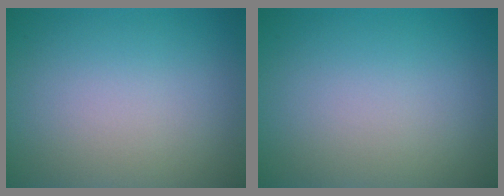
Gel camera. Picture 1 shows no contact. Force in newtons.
{"total": 0.0}